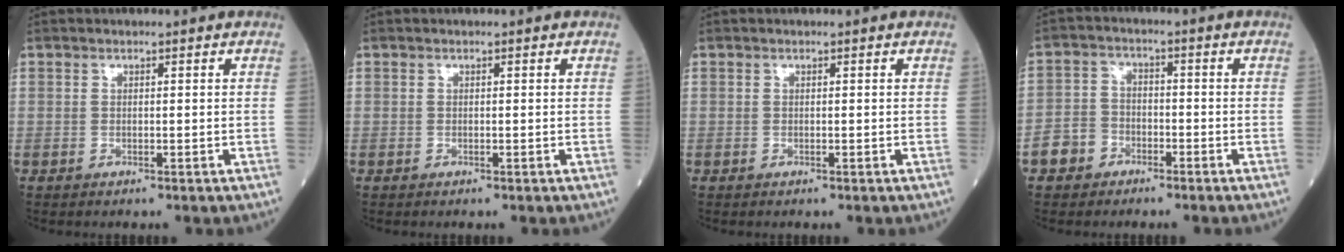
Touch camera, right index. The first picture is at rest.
{"total": 0.0}
{"total": 0.0}
{"total": 4.8, "force": [-2.9, 3.6, 1.2], "torque": [-0.029, 0.016, -0.057]}